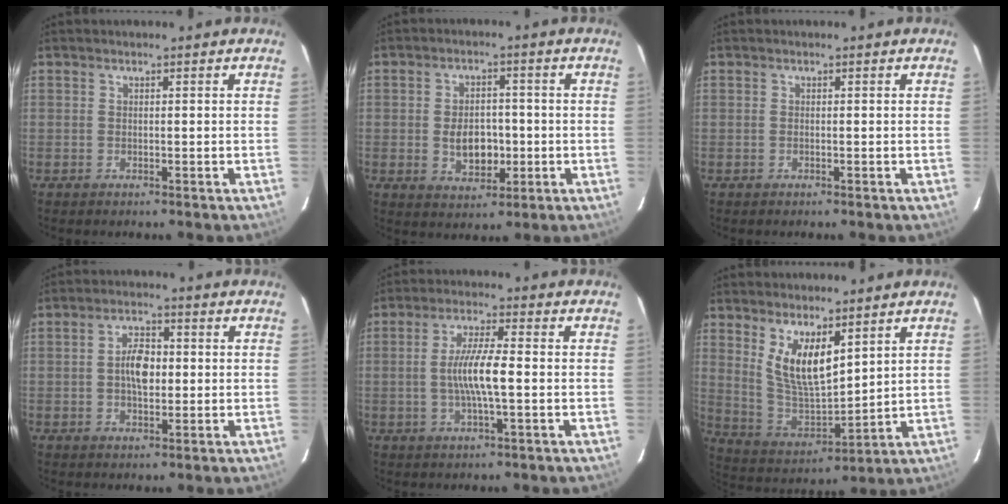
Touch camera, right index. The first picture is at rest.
{"total": 7.2, "force": [-1.1, 4.8, 5.2], "torque": [-0.099, 0.002, -0.011]}
{"total": 0.0}
{"total": 5.6, "force": [0.0, 3.0, 4.7], "torque": [-0.086, 0.010, 0.000]}
{"total": 7.5, "force": [-1.0, 0.8, 7.4], "torque": [-0.137, -0.001, -0.018]}
{"total": 11.0, "force": [5.7, 4.2, 8.4], "torque": [-0.158, -0.012, 0.125]}